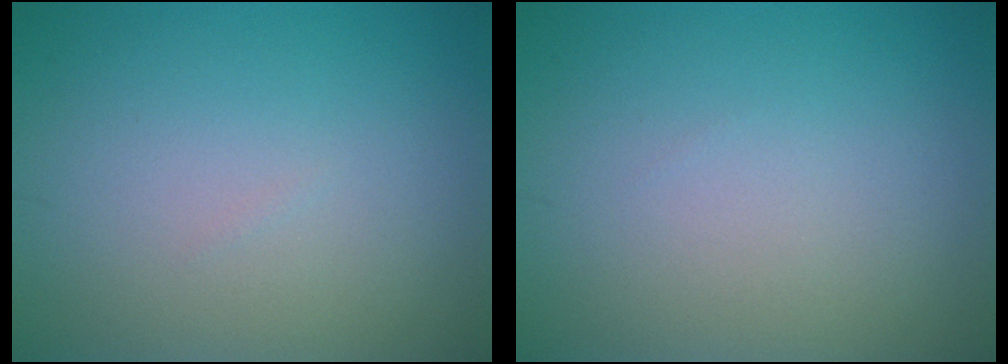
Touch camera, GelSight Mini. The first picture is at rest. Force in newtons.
{"total": 0.0}